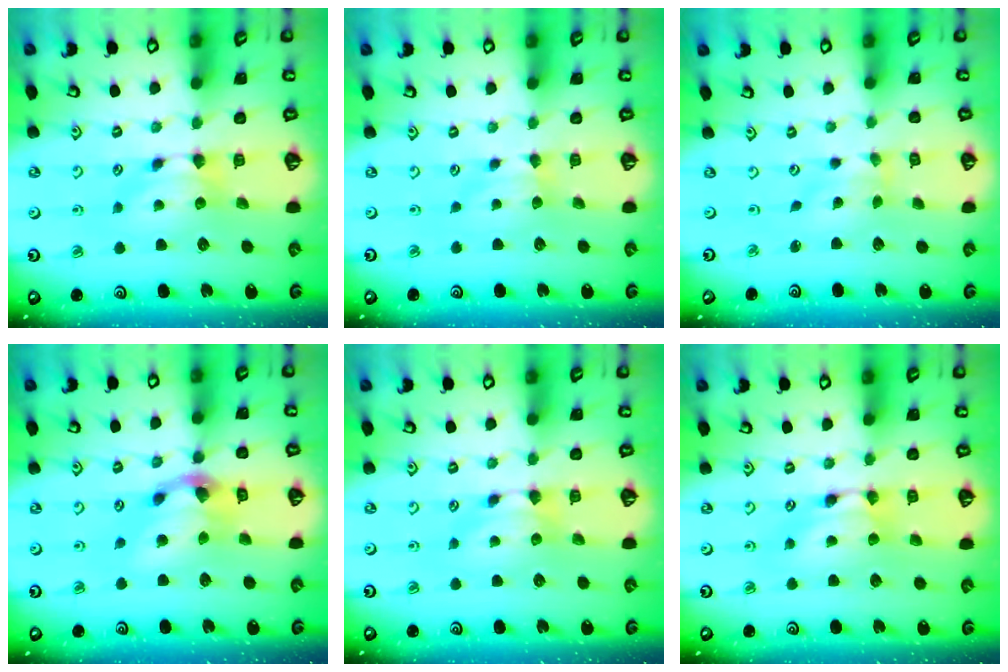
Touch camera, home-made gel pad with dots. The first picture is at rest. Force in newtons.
{"total": 1.5, "press": 1.5, "slide": 0.2}
{"total": 1.3, "press": 0.7, "slide": 1.1}
{"total": 6.2, "press": 5.8, "slide": 2.1}
{"total": 0.0}
{"total": 2.1, "press": 2.1, "slide": 0.0}